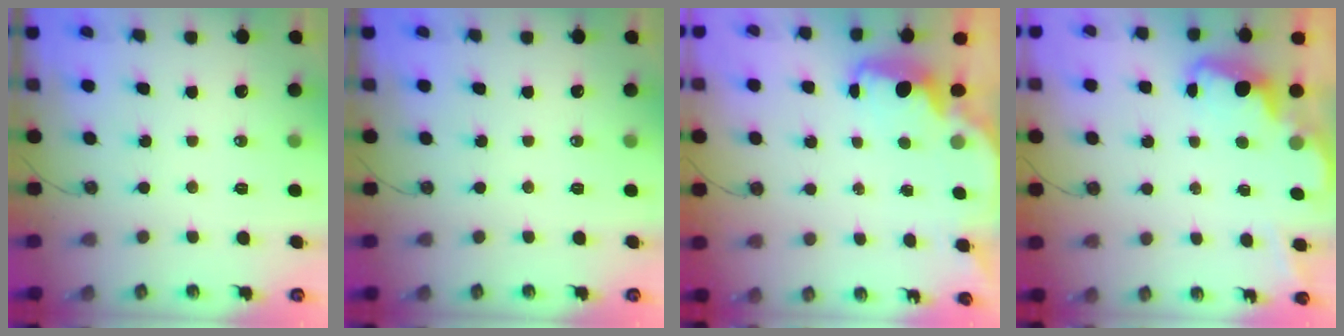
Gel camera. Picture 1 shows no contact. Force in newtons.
{"total": 0.0}
{"total": 2.3, "press": 2.2, "slide": 0.6}
{"total": 2.2, "press": 2.1, "slide": 0.5}